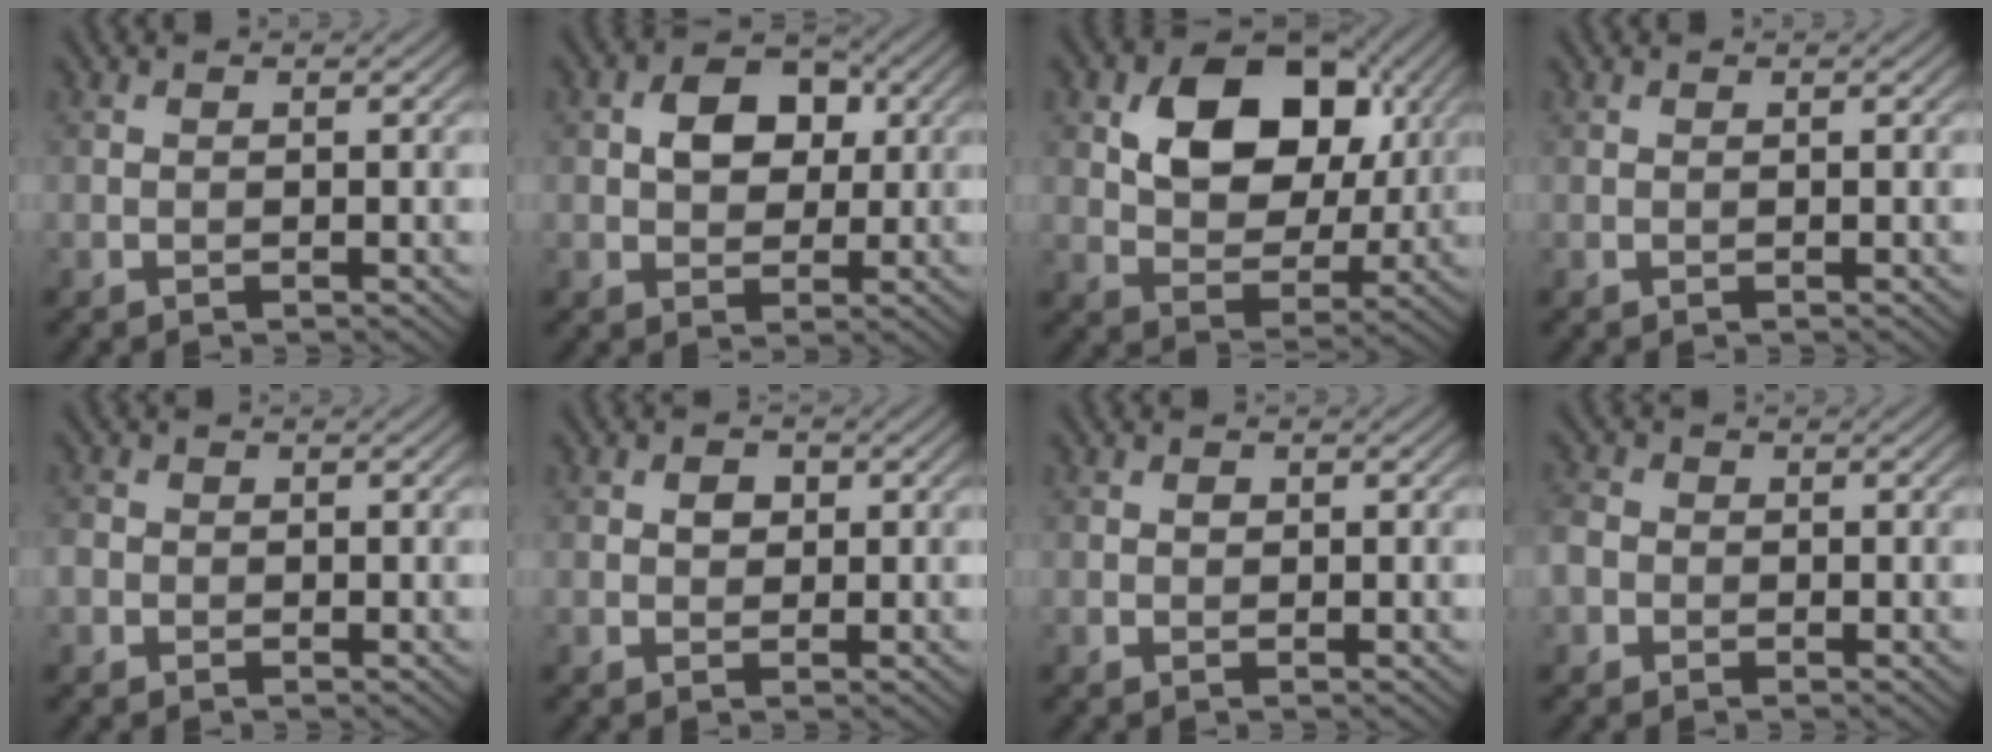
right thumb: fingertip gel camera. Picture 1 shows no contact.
{"total": 5.7, "force": [1.1, 4.2, 3.7], "torque": [-0.068, 0.007, 0.009]}
{"total": 13.0, "force": [4.1, 8.9, 8.6], "torque": [-0.155, 0.003, 0.064]}
{"total": 0.0}
{"total": 1.9, "force": [-0.5, 1.7, 0.6], "torque": [-0.013, -0.006, -0.015]}
{"total": 1.7, "force": [0.3, 1.4, 0.9], "torque": [-0.017, 0.000, 0.000]}
{"total": 0.6, "force": [0.1, 0.5, 0.3], "torque": [-0.002, -0.003, -0.002]}
{"total": 3.0, "force": [-0.9, 2.7, 1.2], "torque": [-0.035, -0.002, -0.023]}